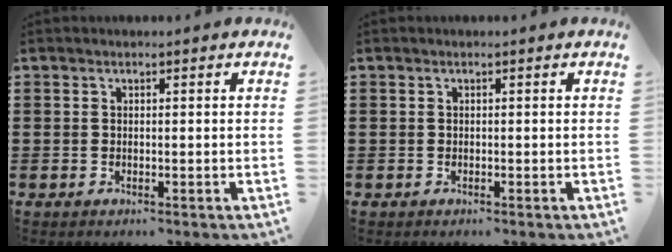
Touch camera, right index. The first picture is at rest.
{"total": 0.0}